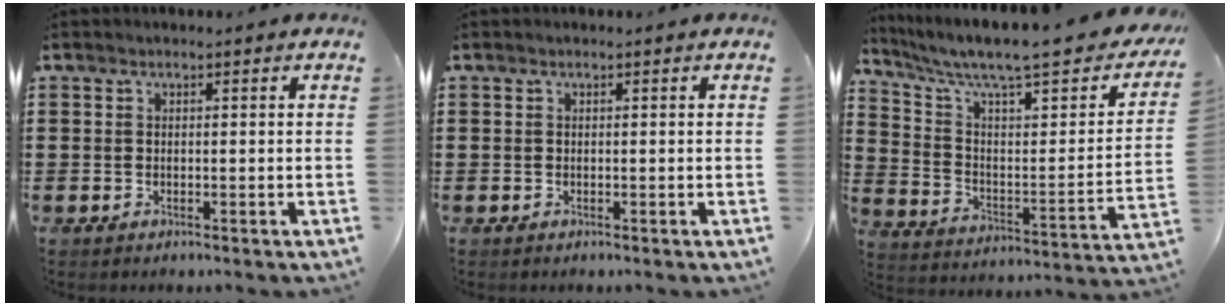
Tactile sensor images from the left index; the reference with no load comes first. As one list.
[{"total": 0.0}, {"total": 7.9, "force": [6.2, 1.1, 4.8], "torque": [-0.114, -0.049, 0.098]}]